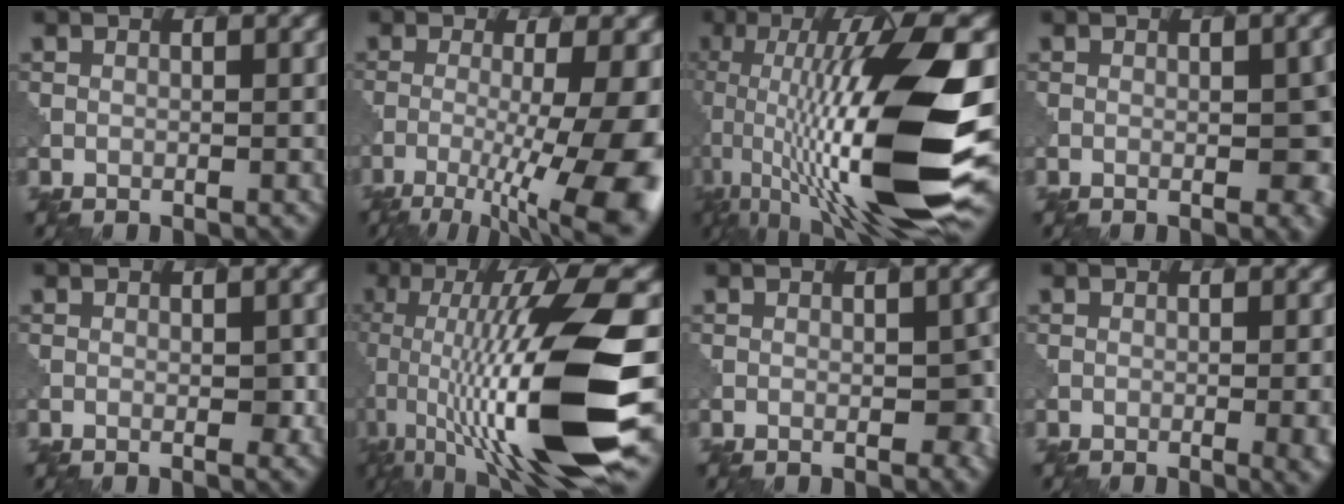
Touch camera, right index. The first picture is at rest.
{"total": 11.9, "force": [-4.1, 3.4, 10.7], "torque": [-0.168, -0.021, -0.053]}
{"total": 16.0, "force": [-1.3, 4.6, 15.3], "torque": [-0.267, 0.003, -0.019]}
{"total": 3.8, "force": [-0.5, 1.4, 3.5], "torque": [-0.038, -0.002, -0.005]}
{"total": 1.3, "force": [-0.2, 0.5, 1.2], "torque": [-0.018, -0.003, -0.003]}
{"total": 15.4, "force": [-2.9, 3.8, 14.7], "torque": [-0.254, 0.003, -0.040]}
{"total": 2.3, "force": [-0.6, 1.2, 1.9], "torque": [-0.019, 0.001, -0.007]}
{"total": 4.3, "force": [-0.7, 1.7, 3.9], "torque": [-0.029, 0.000, -0.006]}